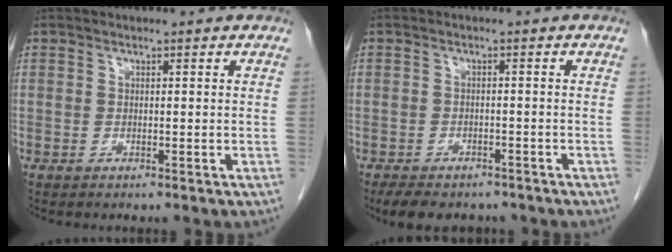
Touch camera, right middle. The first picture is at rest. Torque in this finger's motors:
{"motor_torque": [0.17, -0.02, 0.00, 0.01]}